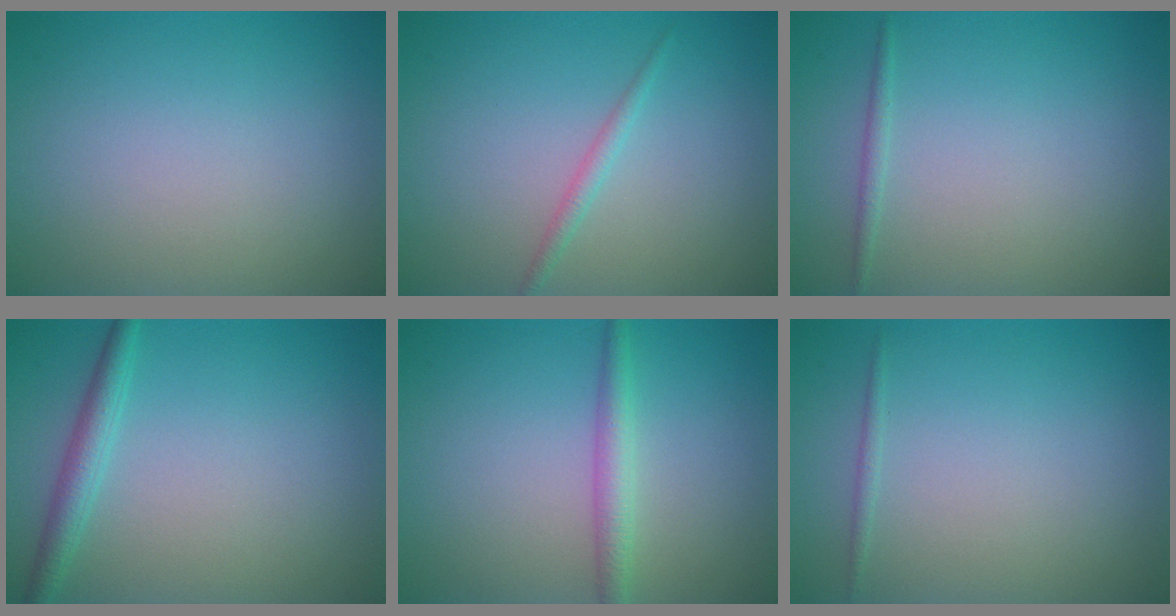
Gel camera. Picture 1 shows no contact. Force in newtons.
{"total": 1.1, "press": 1.1, "slide": 0.0}
{"total": 0.8, "press": 0.8, "slide": 0.0}
{"total": 2.3, "press": 2.3, "slide": 0.1}
{"total": 2.2, "press": 2.2, "slide": 0.0}
{"total": 0.6, "press": 0.6, "slide": 0.0}